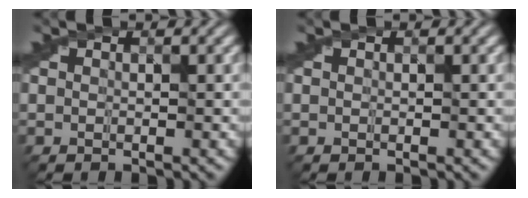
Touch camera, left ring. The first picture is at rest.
{"total": 0.0}